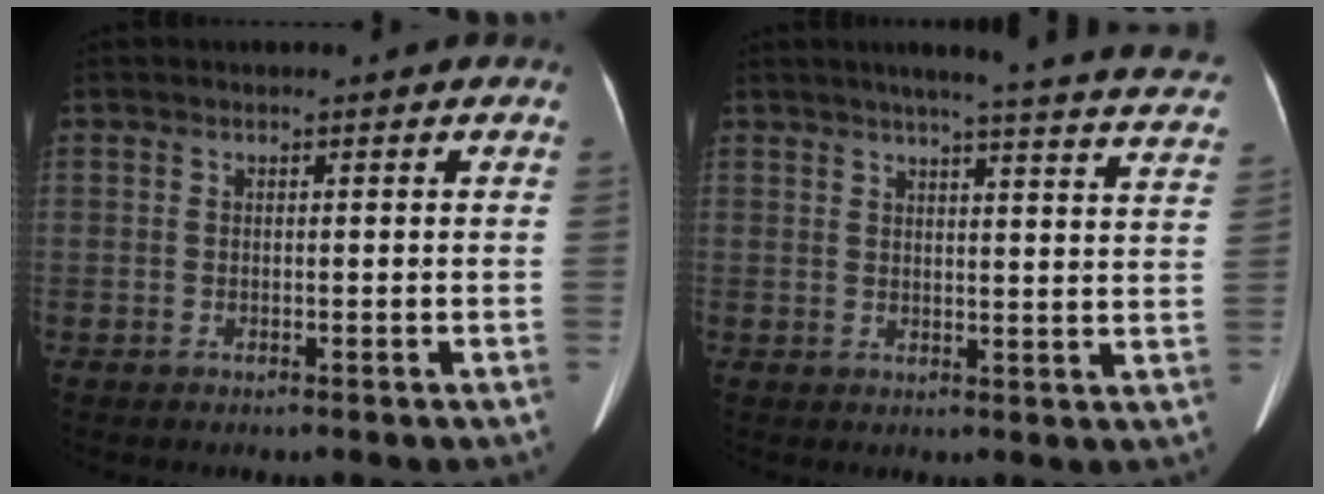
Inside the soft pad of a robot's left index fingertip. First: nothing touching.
{"total": 22.9, "force": [20.8, 0.8, 9.6], "torque": [-0.126, -0.048, 0.227]}